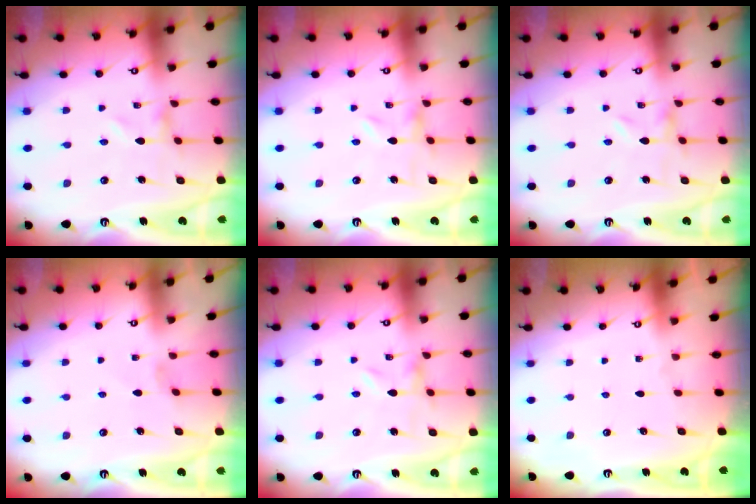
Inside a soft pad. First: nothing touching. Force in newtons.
{"total": 0.0}
{"total": 0.0}
{"total": 0.9, "press": 0.8, "slide": 0.3}
{"total": 0.0}
{"total": 0.0}